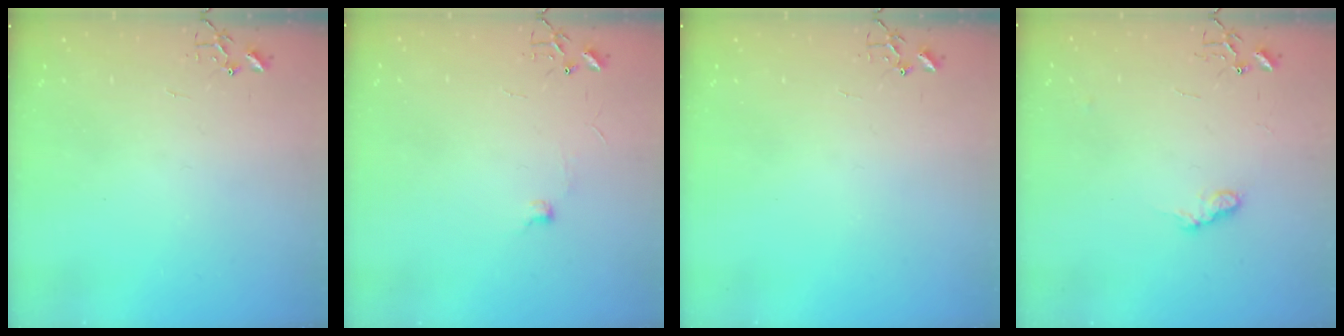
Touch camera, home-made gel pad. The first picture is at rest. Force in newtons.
{"total": 5.6, "press": 5.6, "slide": 0.7}
{"total": 0.0}
{"total": 7.6, "press": 7.6, "slide": 0.5}